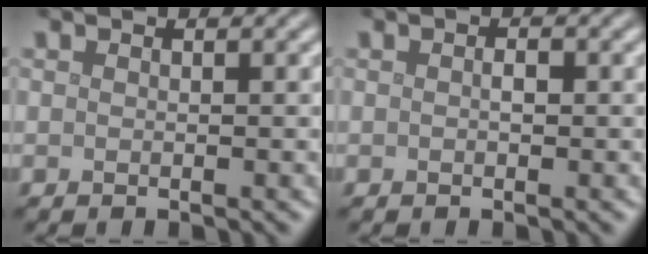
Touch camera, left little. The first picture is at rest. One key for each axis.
{"total": 0.8, "fx": 0.0, "fy": 0.4, "fz": 0.7, "tx": -0.012, "ty": 0.000, "tz": 0.000}